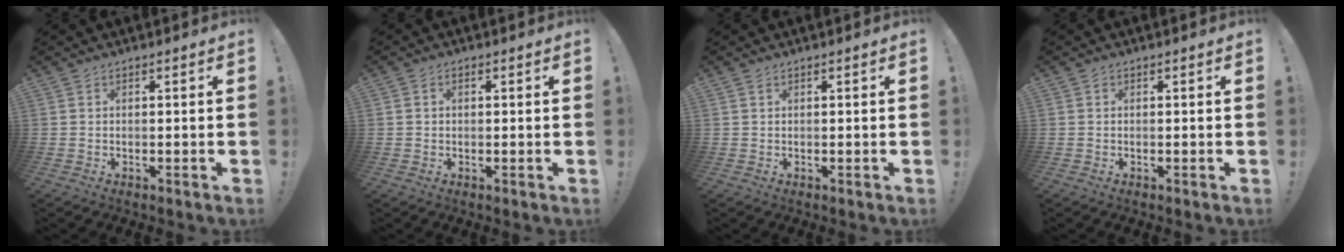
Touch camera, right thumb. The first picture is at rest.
{"total": 0.9, "force": [-0.1, 0.8, 0.4], "torque": [-0.015, 0.006, -0.001]}
{"total": 0.7, "force": [0.5, 0.2, 0.4], "torque": [-0.014, 0.003, 0.011]}
{"total": 0.0}